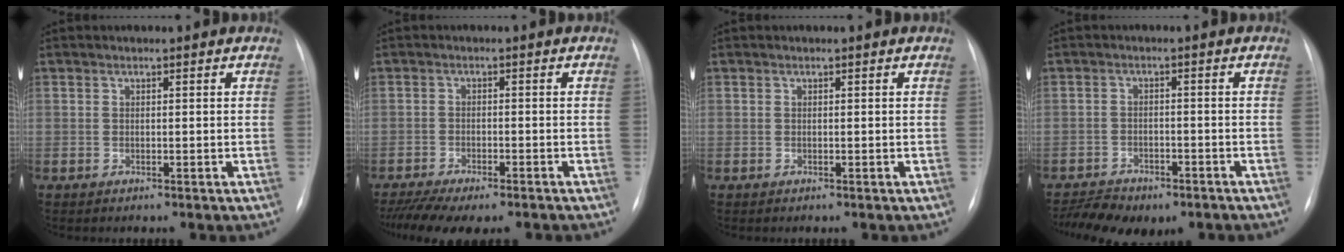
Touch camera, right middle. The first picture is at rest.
{"total": 11.6, "force": [-9.6, 2.6, 5.9], "torque": [-0.097, -0.008, -0.139]}
{"total": 0.0}
{"total": 10.1, "force": [-7.8, 4.4, 4.7], "torque": [-0.085, 0.002, -0.113]}